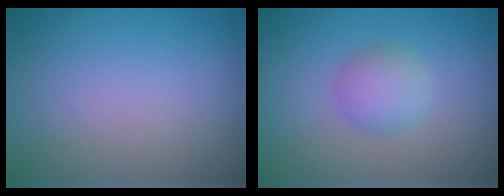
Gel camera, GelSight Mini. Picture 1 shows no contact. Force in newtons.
{"total": 2.4, "press": 2.4, "slide": 0.1}